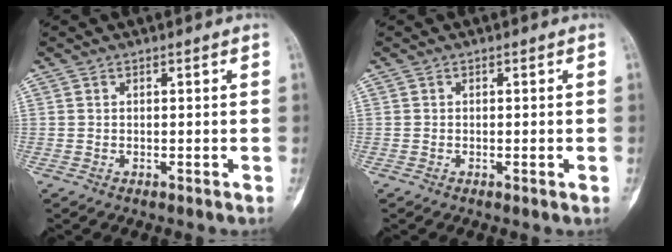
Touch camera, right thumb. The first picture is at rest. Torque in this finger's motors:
{"motor_torque": [-0.26, 0.30, -0.15, -0.02, -0.02]}